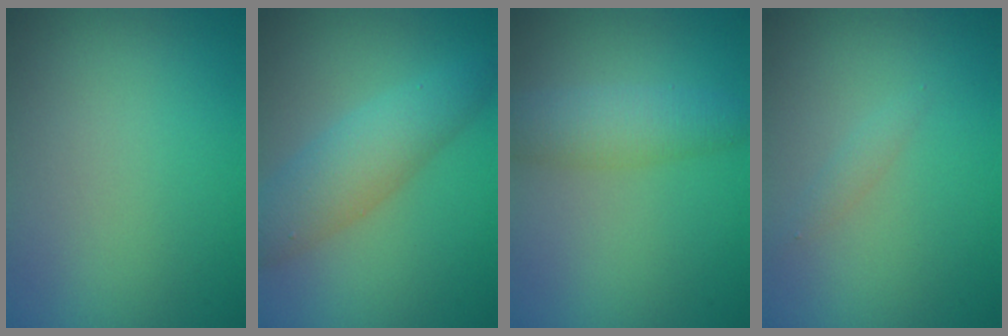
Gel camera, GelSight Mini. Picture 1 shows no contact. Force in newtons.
{"total": 4.7, "press": 4.7, "slide": 0.1}
{"total": 3.5, "press": 3.5, "slide": 0.1}
{"total": 0.8, "press": 0.8, "slide": 0.1}